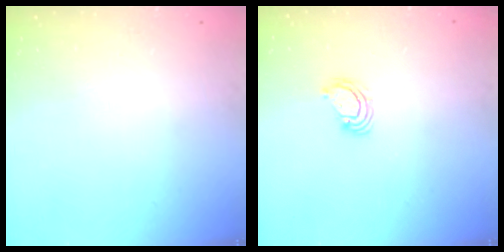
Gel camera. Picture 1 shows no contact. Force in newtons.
{"total": 2.9, "press": 2.9, "slide": 0.3}